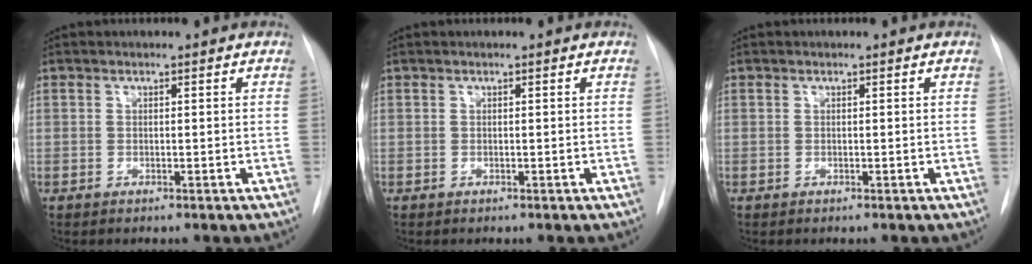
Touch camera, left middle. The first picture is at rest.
{"total": 0.0}
{"total": 0.0}